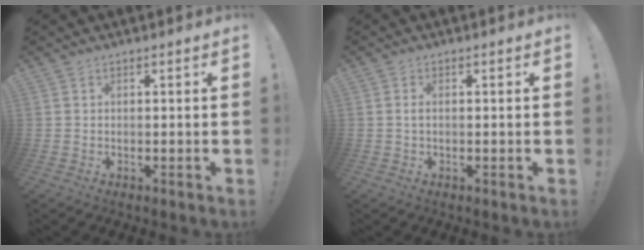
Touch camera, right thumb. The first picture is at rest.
{"total": 1.3, "force": [0.1, 0.5, 1.2], "torque": [-0.024, 0.003, 0.002]}